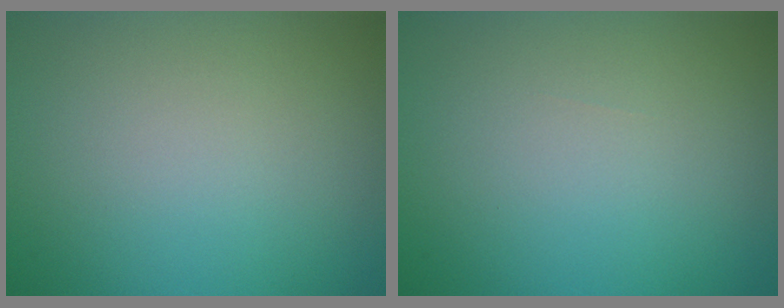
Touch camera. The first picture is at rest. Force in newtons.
{"total": 0.0}